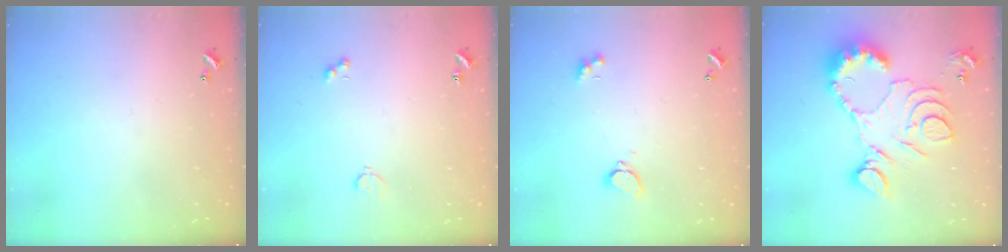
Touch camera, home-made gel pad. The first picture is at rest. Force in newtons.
{"total": 2.3, "press": 2.1, "slide": 0.8}
{"total": 2.1, "press": 1.9, "slide": 0.9}
{"total": 20.9, "press": 20.8, "slide": 1.7}